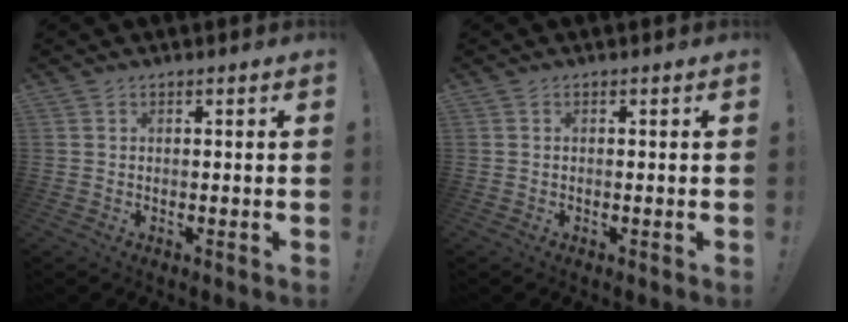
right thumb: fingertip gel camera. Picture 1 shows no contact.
{"total": 0.0}